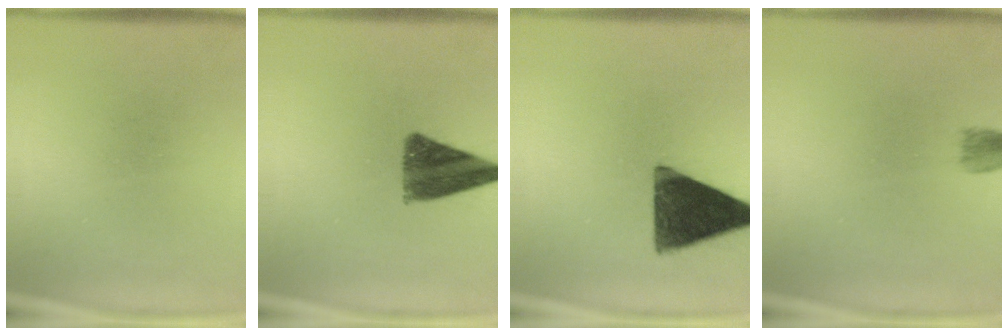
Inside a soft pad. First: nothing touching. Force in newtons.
{"total": 10.3}
{"total": 14.1}
{"total": 2.5}